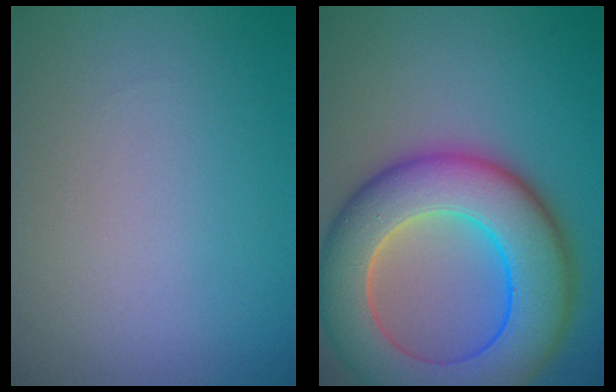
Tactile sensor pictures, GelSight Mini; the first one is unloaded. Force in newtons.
{"total": 11.6, "press": 11.6, "slide": 0.5}